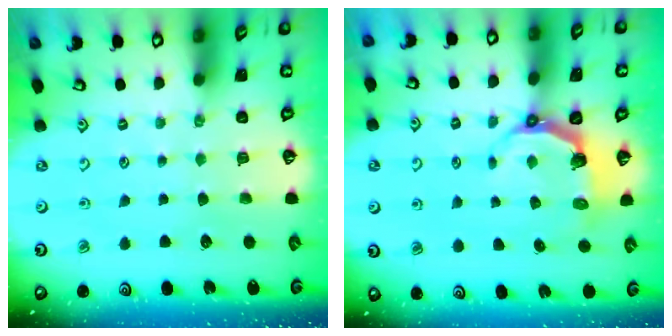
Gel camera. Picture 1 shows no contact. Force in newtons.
{"total": 4.9, "press": 3.2, "slide": 3.7}